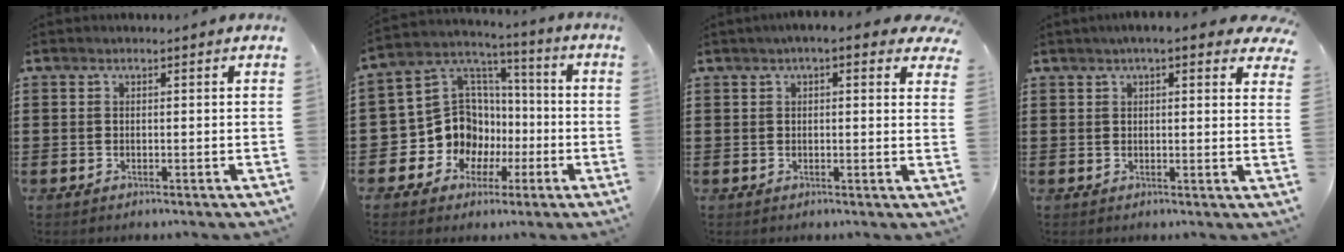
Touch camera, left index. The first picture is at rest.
{"total": 12.1, "force": [-2.5, 11.0, 4.6], "torque": [-0.144, 0.000, -0.037]}
{"total": 2.7, "force": [2.0, 0.4, 1.8], "torque": [-0.043, 0.002, 0.035]}
{"total": 3.8, "force": [3.0, 0.5, 2.3], "torque": [-0.047, -0.001, 0.052]}